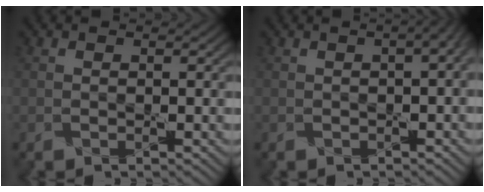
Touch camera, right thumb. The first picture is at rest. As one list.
[{"total": 4.6, "force": [0.5, 2.0, 4.1], "torque": [-0.041, 0.007, 0.005]}]